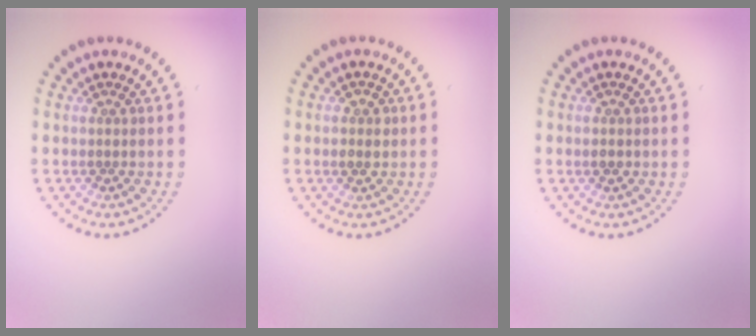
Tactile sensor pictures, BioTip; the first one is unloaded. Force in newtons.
{"total": 1.5, "press": 1.5, "slide": 0.3}
{"total": 1.1, "press": 1.1, "slide": 0.0}